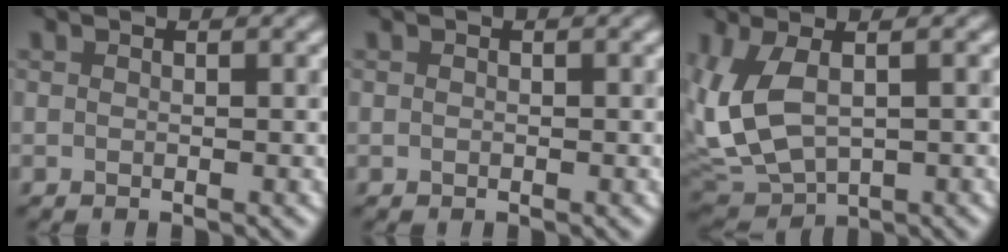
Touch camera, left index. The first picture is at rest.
{"total": 0.0}
{"total": 7.5, "force": [0.8, 4.2, 6.2], "torque": [-0.161, -0.004, 0.018]}